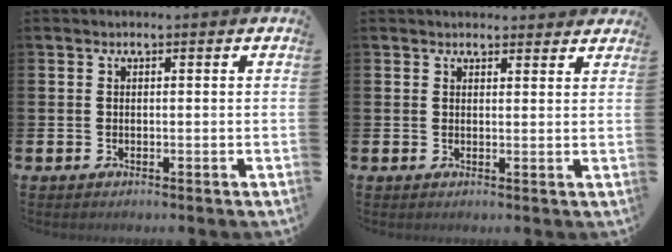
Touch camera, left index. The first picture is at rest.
{"total": 2.2, "force": [2.2, 0.6, -0.1], "torque": [0.011, -0.010, 0.037]}